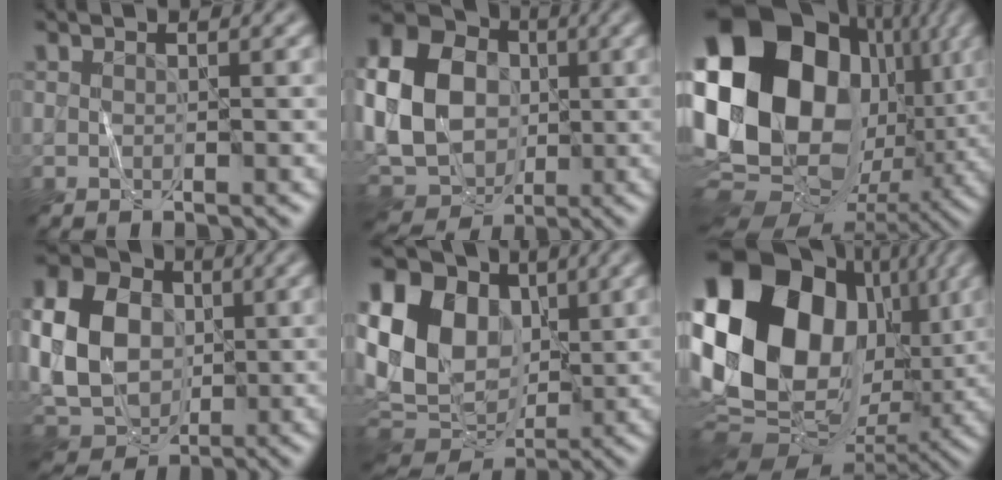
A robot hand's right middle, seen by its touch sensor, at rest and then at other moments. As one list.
[{"total": 15.6, "force": [0.3, 12.6, 9.2], "torque": [-0.207, 0.005, -0.012]}, {"total": 22.3, "force": [3.8, 16.4, 14.7], "torque": [-0.295, 0.002, 0.073]}, {"total": 11.0, "force": [0.4, 8.5, 7.0], "torque": [-0.173, 0.008, -0.004]}, {"total": 17.6, "force": [3.5, 13.3, 11.0], "torque": [-0.252, 0.036, 0.060]}, {"total": 20.1, "force": [4.0, 15.1, 12.7], "torque": [-0.274, 0.016, 0.079]}]